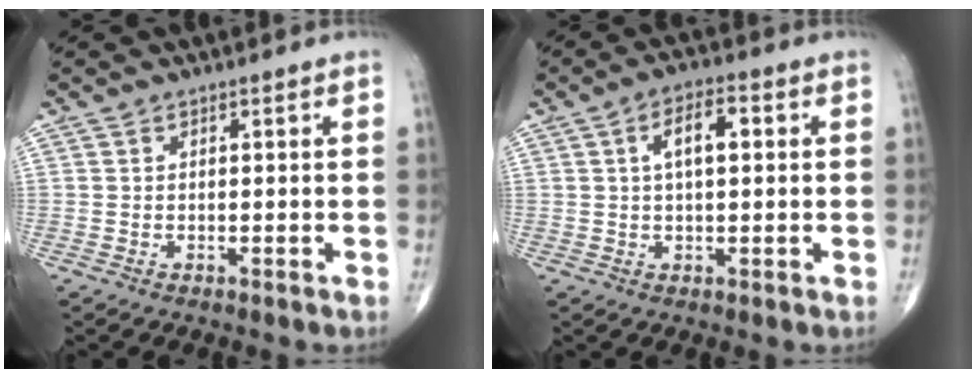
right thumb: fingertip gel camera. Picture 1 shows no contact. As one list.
[{"total": 6.5, "force": [1.4, 2.8, 5.6], "torque": [-0.091, 0.011, 0.020]}]